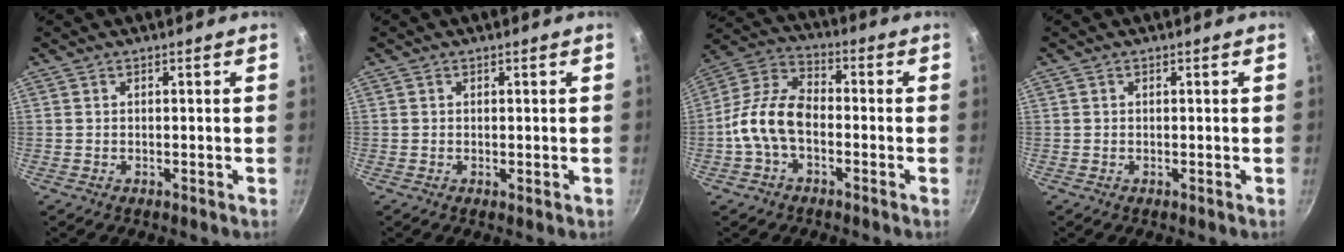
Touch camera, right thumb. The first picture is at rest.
{"total": 0.6, "force": [0.0, 0.2, 0.5], "torque": [-0.008, -0.002, 0.000]}
{"total": 11.0, "force": [-2.6, 6.8, 8.3], "torque": [-0.146, 0.044, -0.068]}
{"total": 0.0}